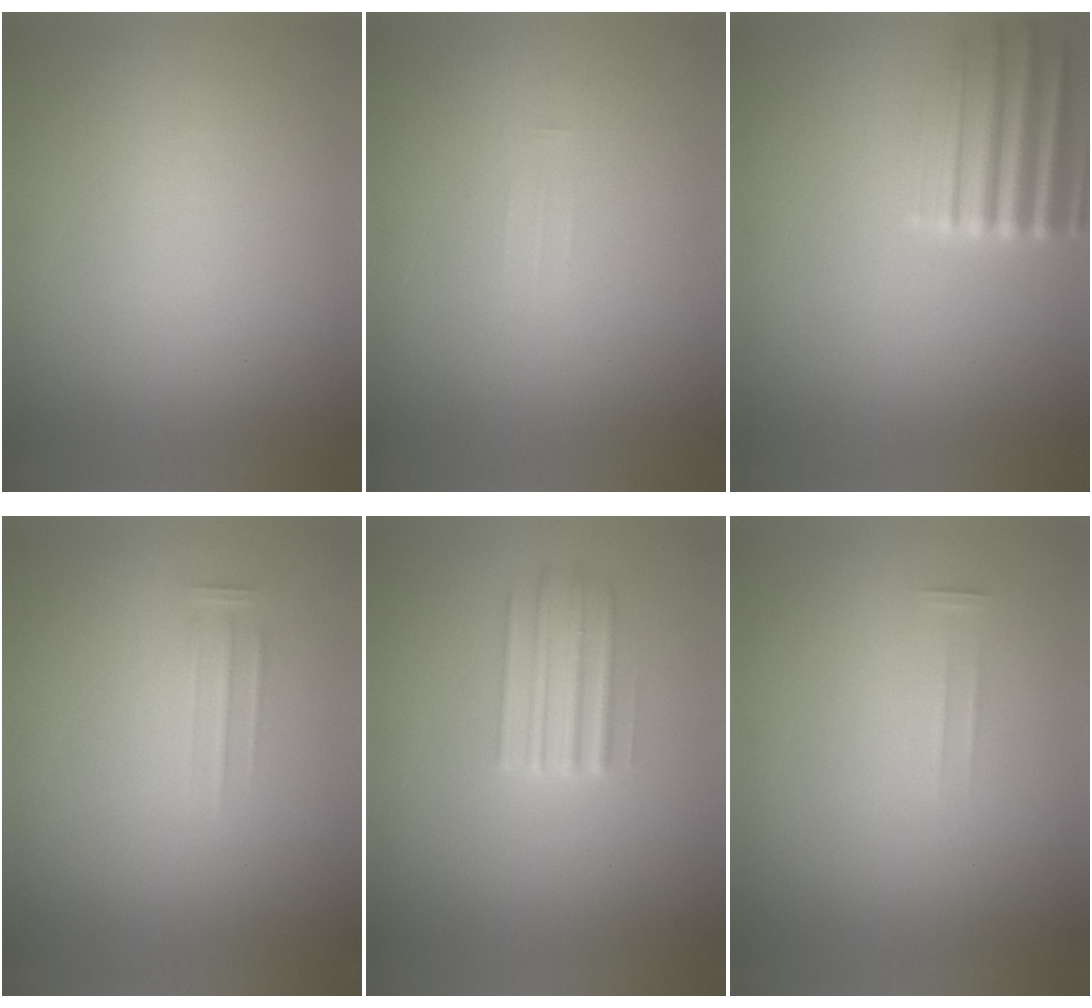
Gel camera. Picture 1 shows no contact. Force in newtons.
{"total": 1.3}
{"total": 5.2}
{"total": 1.2}
{"total": 2.5}
{"total": 1.1}